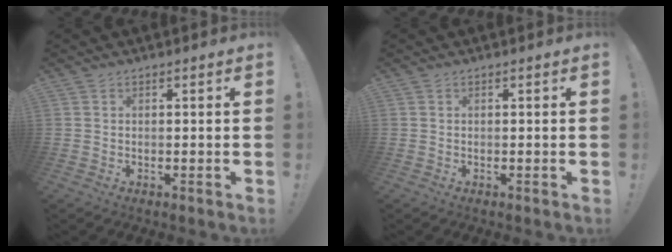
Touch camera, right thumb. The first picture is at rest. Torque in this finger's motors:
{"motor_torque": [0.00, 0.00, -0.12, 0.12, 0.02]}